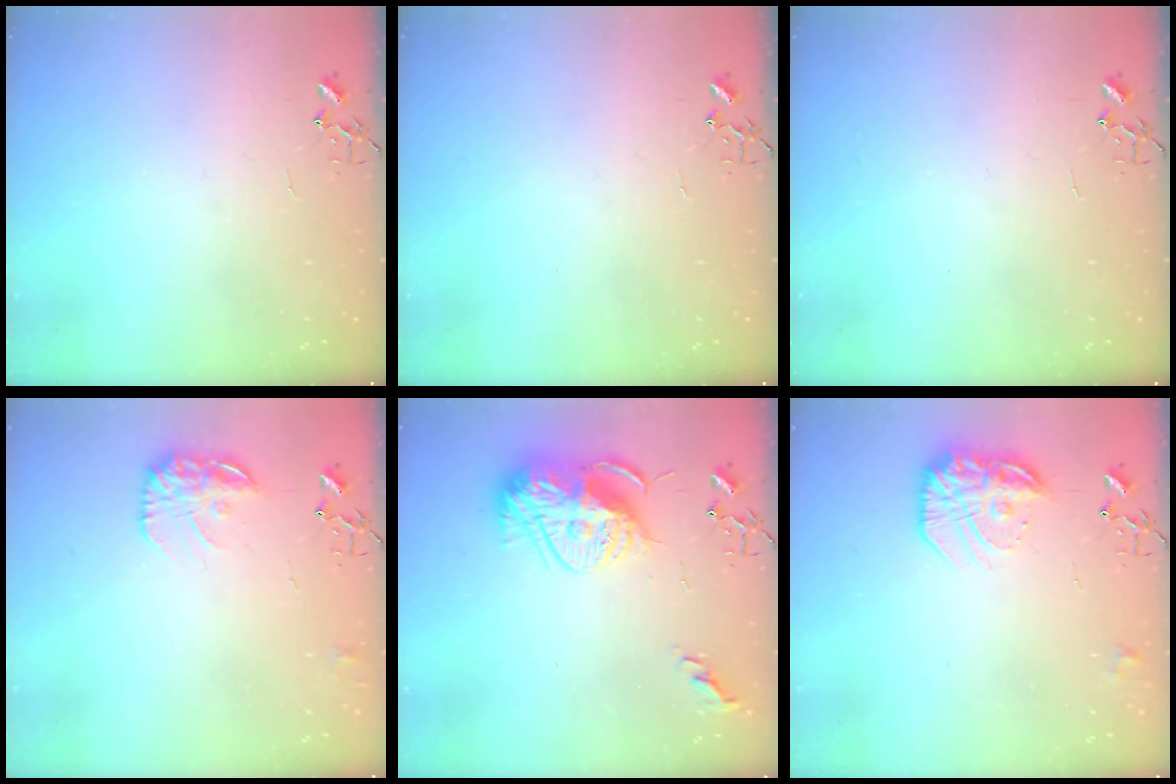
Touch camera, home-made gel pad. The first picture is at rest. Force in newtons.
{"total": 0.0}
{"total": 0.0}
{"total": 12.1, "press": 12.1, "slide": 0.5}
{"total": 15.6, "press": 15.6, "slide": 1.2}
{"total": 17.3, "press": 17.2, "slide": 1.2}